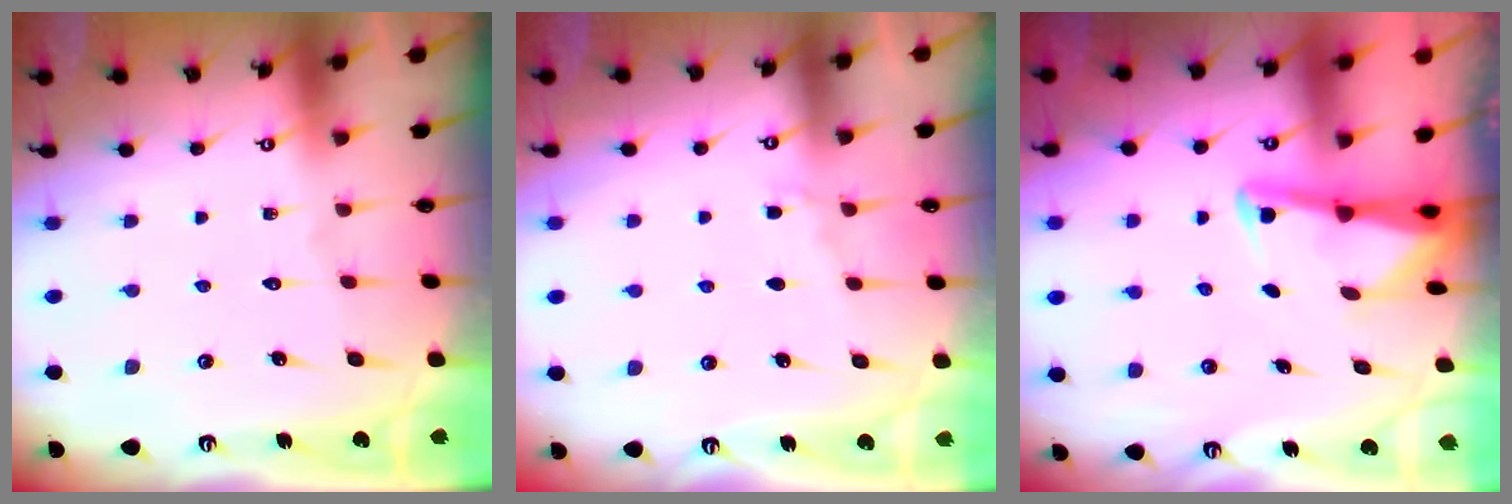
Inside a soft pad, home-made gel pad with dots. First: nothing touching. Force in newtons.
{"total": 4.3, "press": 4.2, "slide": 0.5}
{"total": 2.9, "press": 2.9, "slide": 0.2}